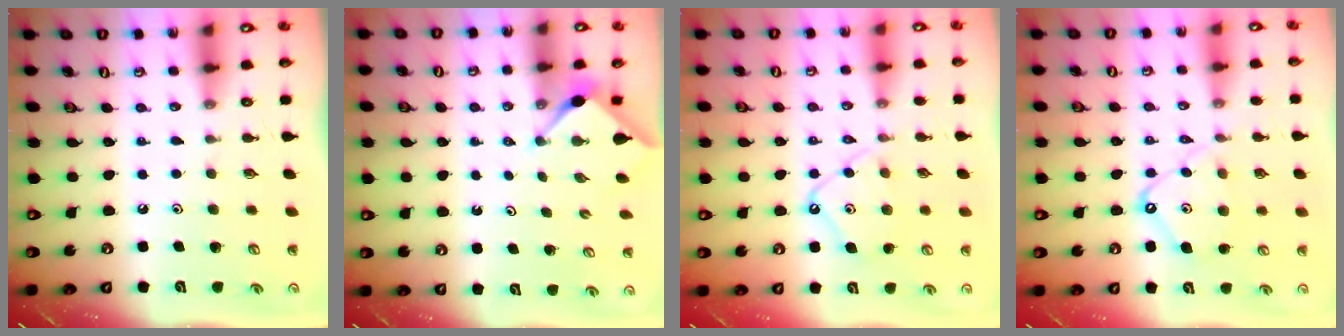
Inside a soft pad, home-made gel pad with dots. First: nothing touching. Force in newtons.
{"total": 2.9, "press": 2.8, "slide": 0.4}
{"total": 11.2, "press": 11.1, "slide": 1.1}
{"total": 10.3, "press": 10.3, "slide": 1.0}